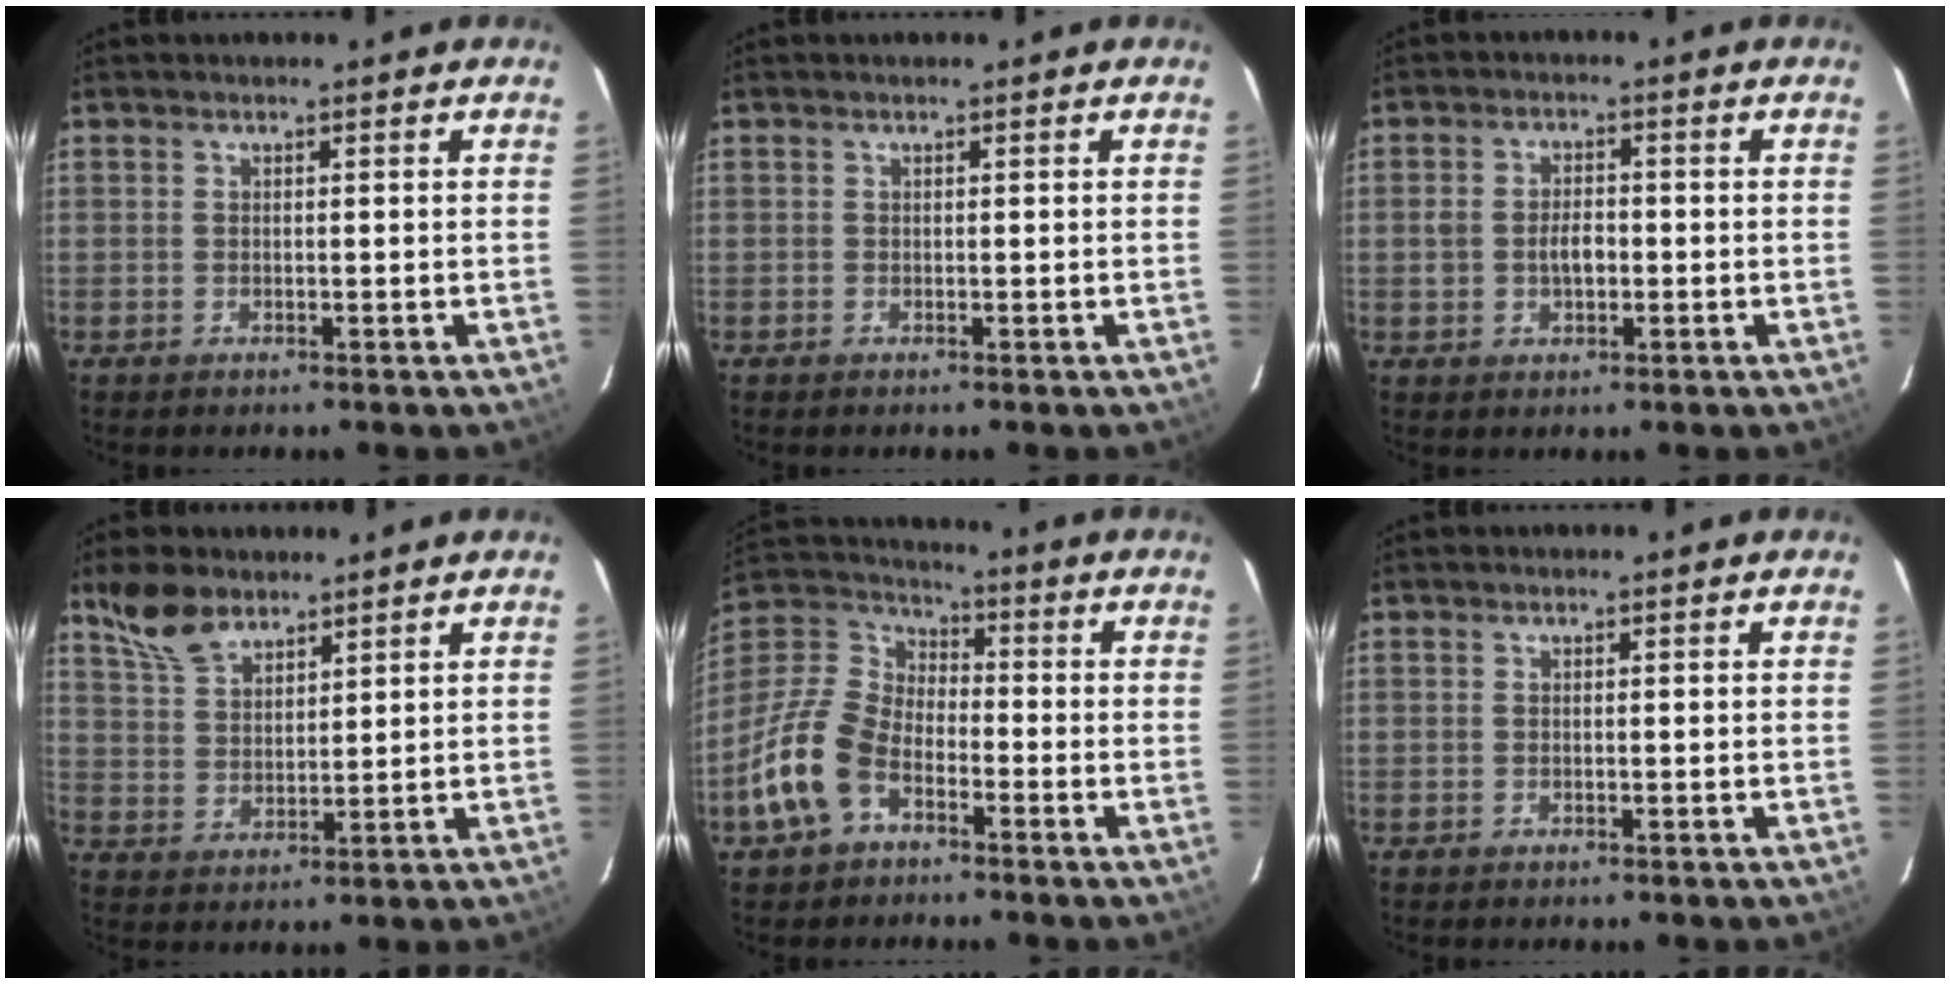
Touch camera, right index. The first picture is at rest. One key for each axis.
{"total": 0.0}
{"total": 4.1, "fx": -0.7, "fy": 2.6, "fz": 3.1, "tx": -0.058, "ty": 0.005, "tz": -0.008}
{"total": 8.1, "fx": 6.2, "fy": 3.8, "fz": 3.6, "tx": -0.074, "ty": 0.019, "tz": 0.125}
{"total": 13.9, "fx": -6.6, "fy": 8.5, "fz": 8.7, "tx": -0.194, "ty": 0.011, "tz": -0.132}
{"total": 0.0}